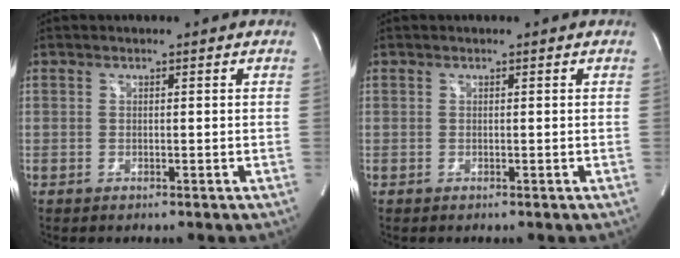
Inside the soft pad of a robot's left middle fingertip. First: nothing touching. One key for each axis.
{"total": 0.0}